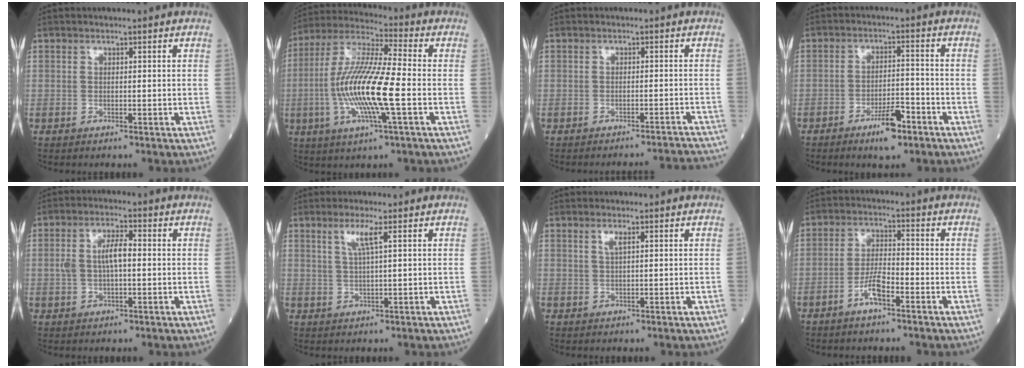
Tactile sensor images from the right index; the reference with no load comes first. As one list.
[{"total": 15.1, "force": [-2.8, 1.3, 14.8], "torque": [-0.299, -0.005, -0.058]}, {"total": 7.4, "force": [-7.2, -1.6, 0.3], "torque": [0.011, -0.008, -0.084]}, {"total": 5.9, "force": [-3.8, 1.4, 4.3], "torque": [-0.070, 0.000, -0.062]}, {"total": 5.2, "force": [0.3, 1.8, 4.8], "torque": [-0.106, 0.015, 0.006]}, {"total": 3.2, "force": [1.5, -0.4, 2.8], "torque": [-0.062, 0.000, 0.029]}, {"total": 1.4, "force": [0.7, 0.0, 1.2], "torque": [-0.030, 0.001, 0.013]}, {"total": 4.6, "force": [-2.6, 0.9, 3.7], "torque": [-0.072, 0.006, -0.052]}]